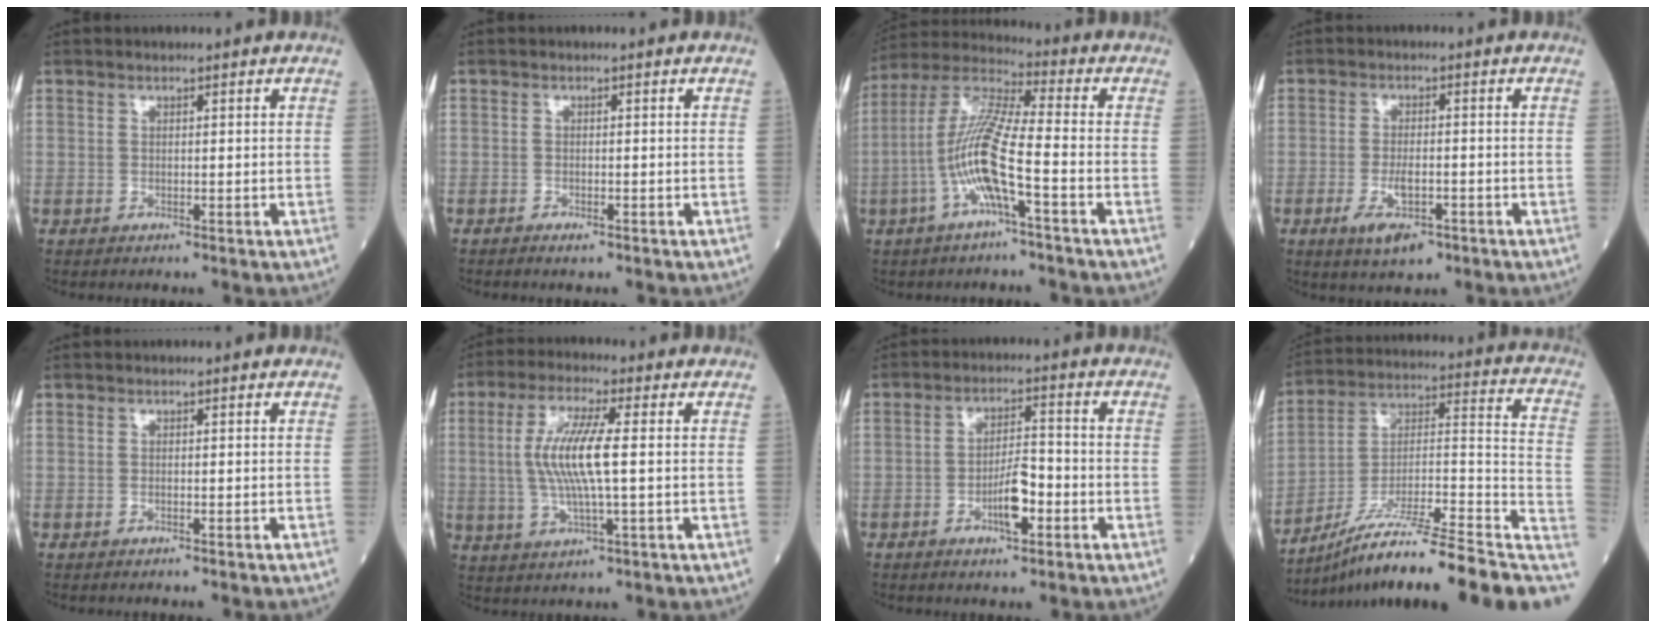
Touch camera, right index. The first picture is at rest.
{"total": 0.9, "force": [-0.7, 0.2, 0.5], "torque": [-0.007, 0.000, -0.009]}
{"total": 11.4, "force": [-3.4, 0.5, 10.9], "torque": [-0.230, 0.010, -0.075]}
{"total": 5.2, "force": [-2.6, 1.8, 4.1], "torque": [-0.078, -0.006, -0.037]}
{"total": 0.6, "force": [-0.6, 0.0, 0.2], "torque": [0.001, 0.001, -0.009]}
{"total": 9.2, "force": [0.6, 0.9, 9.1], "torque": [-0.189, 0.001, 0.010]}
{"total": 5.5, "force": [-2.4, 1.4, 4.8], "torque": [-0.087, 0.007, -0.041]}
{"total": 22.8, "force": [-16.7, 1.4, 15.5], "torque": [-0.184, 0.019, -0.278]}